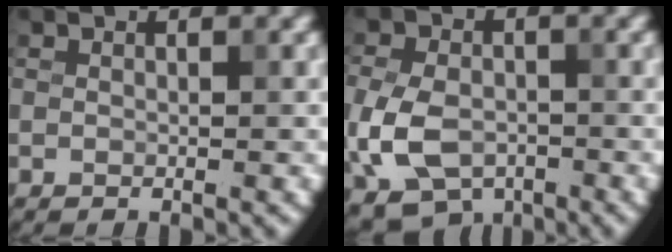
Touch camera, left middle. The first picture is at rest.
{"total": 7.4, "force": [-2.2, 5.2, 4.8], "torque": [-0.115, -0.013, -0.050]}